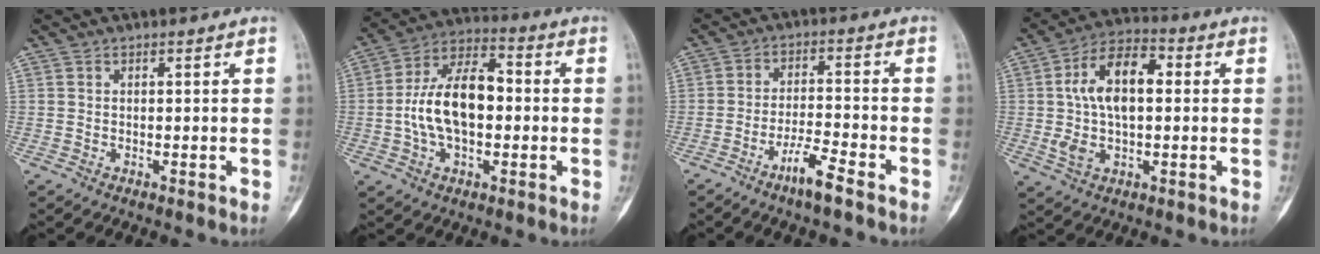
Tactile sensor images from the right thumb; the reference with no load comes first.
{"total": 15.3, "force": [-0.9, 8.8, 12.4], "torque": [-0.210, 0.036, -0.022]}
{"total": 6.4, "force": [-4.4, 1.0, 4.5], "torque": [-0.085, 0.029, -0.081]}
{"total": 14.0, "force": [1.1, 7.9, 11.5], "torque": [-0.195, 0.026, 0.017]}